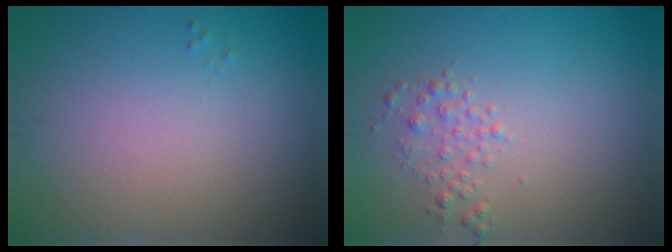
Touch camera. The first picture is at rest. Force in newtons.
{"total": 1.5, "press": 1.5, "slide": 0.0}